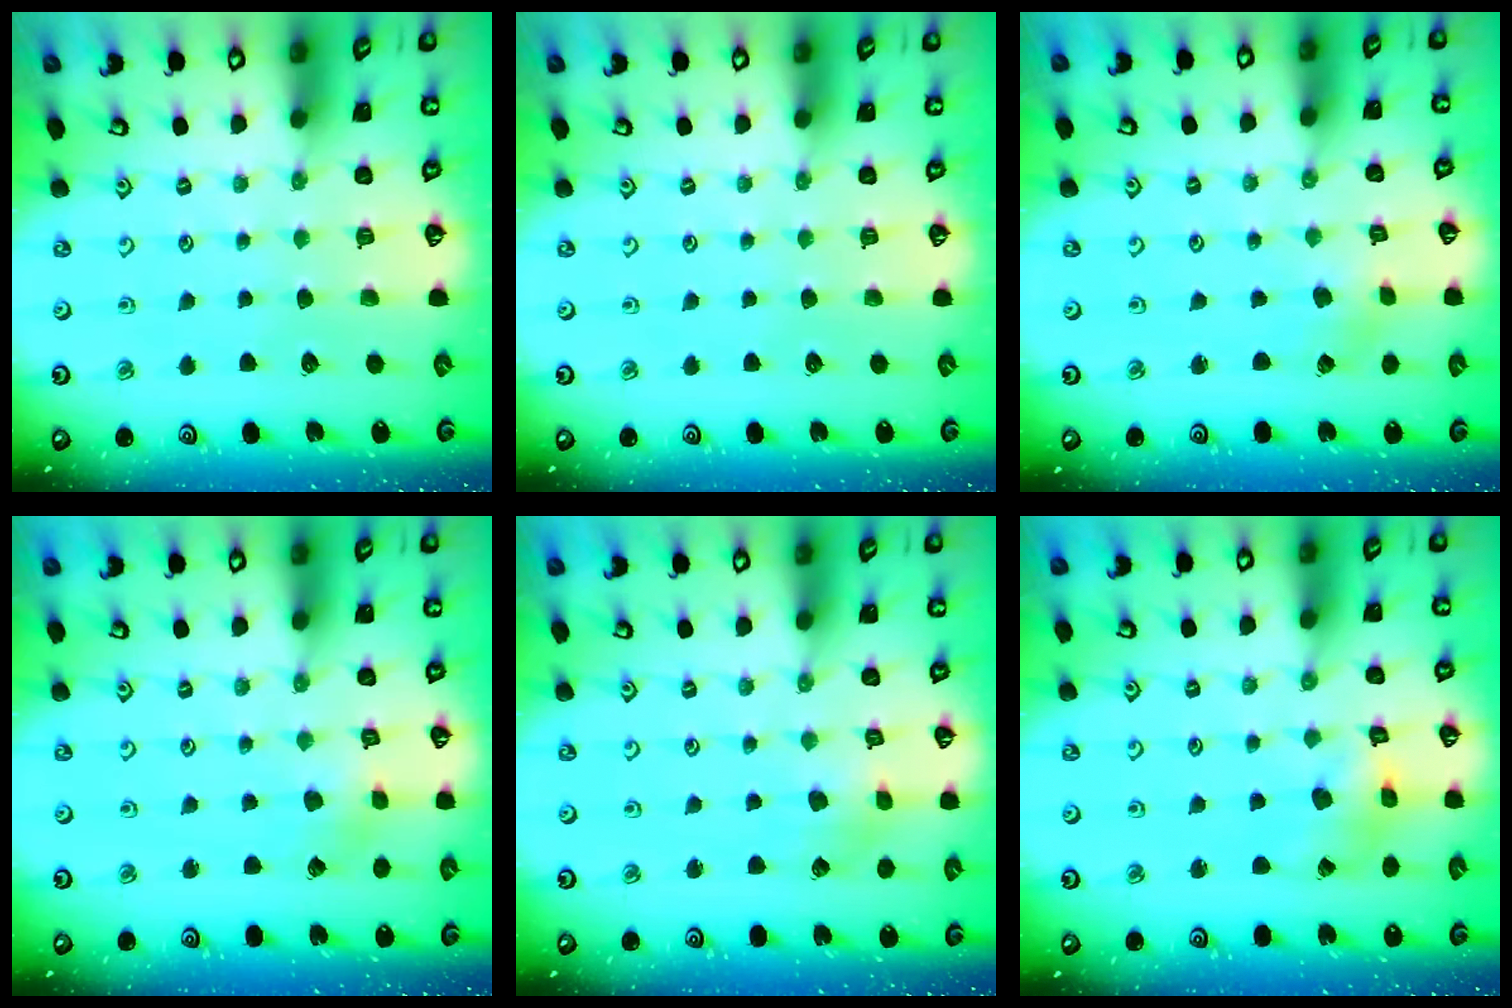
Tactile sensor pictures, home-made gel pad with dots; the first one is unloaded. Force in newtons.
{"total": 0.0}
{"total": 0.0}
{"total": 2.4, "press": 2.4, "slide": 0.2}
{"total": 2.8, "press": 2.8, "slide": 0.4}
{"total": 6.8, "press": 6.8, "slide": 0.7}